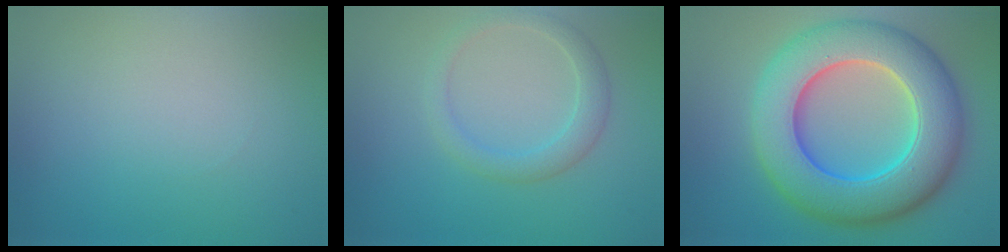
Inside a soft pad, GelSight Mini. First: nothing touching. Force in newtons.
{"total": 2.4, "press": 2.4, "slide": 0.1}
{"total": 11.9, "press": 11.9, "slide": 0.2}